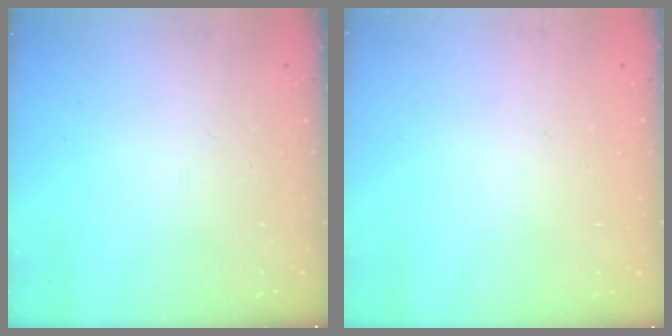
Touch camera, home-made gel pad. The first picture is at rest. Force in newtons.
{"total": 0.0}